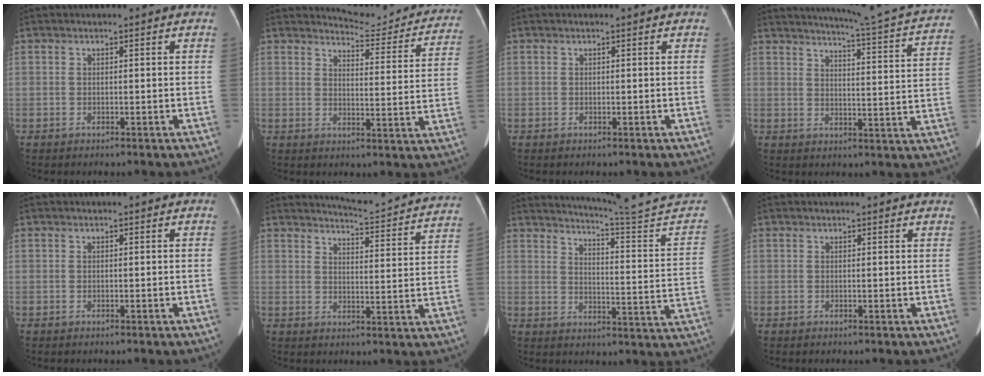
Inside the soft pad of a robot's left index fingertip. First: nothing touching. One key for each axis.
{"total": 13.5, "fx": 13.1, "fy": 2.1, "fz": 2.3, "tx": -0.011, "ty": -0.052, "tz": 0.135}
{"total": 0.0}
{"total": 19.6, "fx": 18.2, "fy": -0.3, "fz": 7.1, "tx": -0.105, "ty": -0.067, "tz": 0.209}
{"total": 0.0}
{"total": 16.0, "fx": 15.6, "fy": 0.4, "fz": 3.7, "tx": -0.051, "ty": -0.063, "tz": 0.174}
{"total": 22.2, "fx": 21.0, "fy": -1.6, "fz": 6.8, "tx": -0.104, "ty": -0.120, "tz": 0.252}
{"total": 2.5, "fx": 2.4, "fy": 0.3, "fz": 0.7, "tx": -0.014, "ty": 0.007, "tz": 0.020}